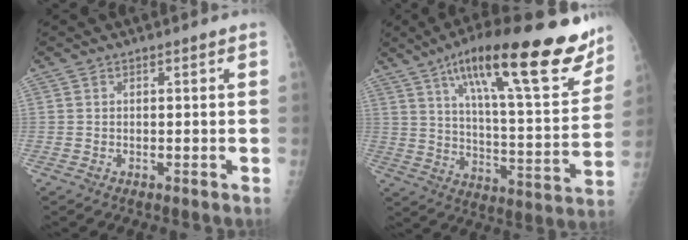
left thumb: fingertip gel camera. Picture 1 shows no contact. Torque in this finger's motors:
{"motor_torque": [0.38, 0.38, 1.56, -1.21, 0.13]}